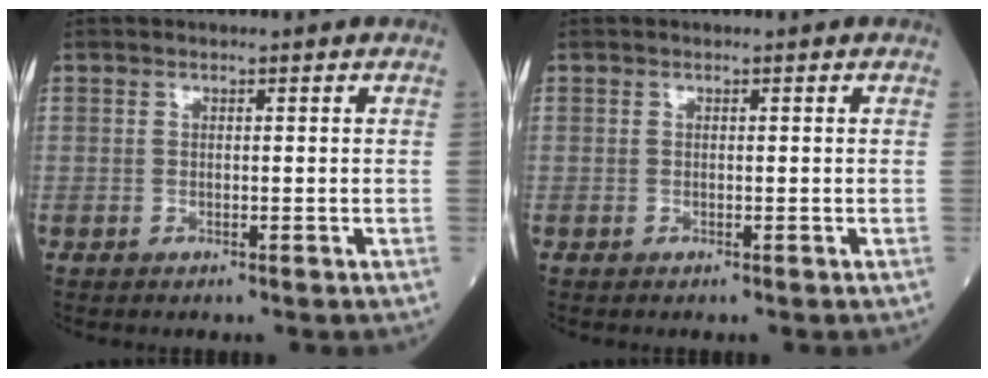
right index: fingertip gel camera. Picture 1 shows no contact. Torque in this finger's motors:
{"motor_torque": [0.00, 0.00, 0.00, 0.01]}